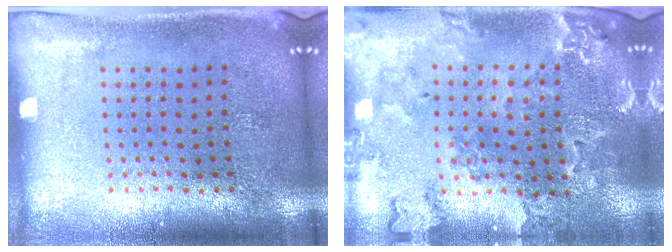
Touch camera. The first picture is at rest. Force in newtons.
{"total": 1.4, "press": 1.4, "slide": 0.3}